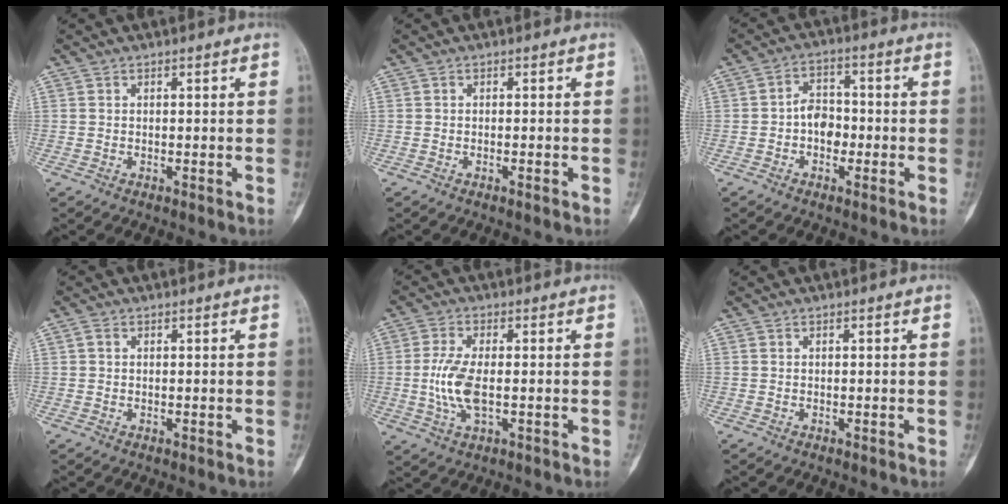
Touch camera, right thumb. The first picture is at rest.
{"total": 0.9, "force": [-0.6, 0.0, 0.7], "torque": [-0.012, 0.000, -0.007]}
{"total": 6.5, "force": [-1.3, 4.9, 4.1], "torque": [-0.029, 0.022, -0.033]}
{"total": 0.8, "force": [0.0, -0.8, 0.1], "torque": [-0.011, 0.003, 0.001]}
{"total": 7.6, "force": [-0.8, 3.1, 6.9], "torque": [-0.161, -0.003, -0.016]}
{"total": 0.0}